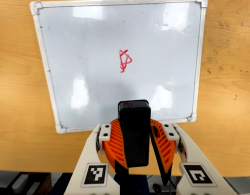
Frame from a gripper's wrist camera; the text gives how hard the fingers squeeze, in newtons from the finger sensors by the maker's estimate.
{"total": 10.6, "left": 10.5, "right": 10.8}